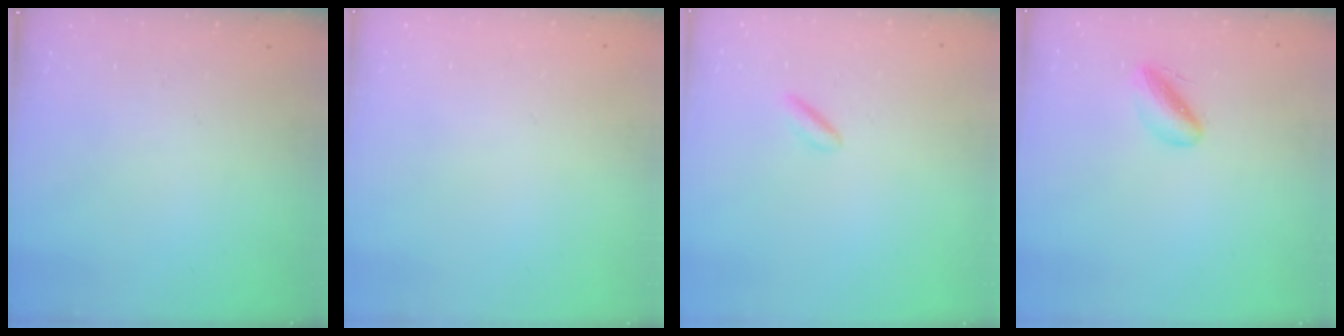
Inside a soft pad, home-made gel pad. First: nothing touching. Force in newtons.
{"total": 2.0, "press": 2.0, "slide": 0.1}
{"total": 2.2, "press": 2.1, "slide": 0.8}
{"total": 5.5, "press": 5.2, "slide": 1.5}